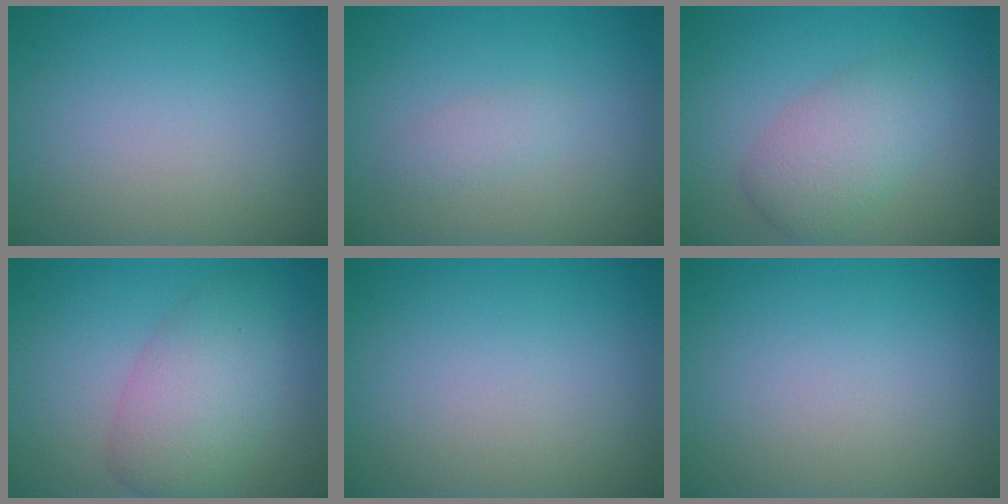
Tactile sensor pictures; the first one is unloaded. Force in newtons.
{"total": 1.2, "press": 1.2, "slide": 0.0}
{"total": 4.1, "press": 4.1, "slide": 0.2}
{"total": 5.2, "press": 5.2, "slide": 0.3}
{"total": 0.0}
{"total": 0.0}